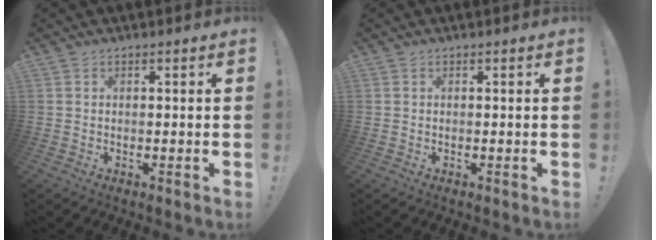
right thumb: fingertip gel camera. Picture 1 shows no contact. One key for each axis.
{"total": 0.0}